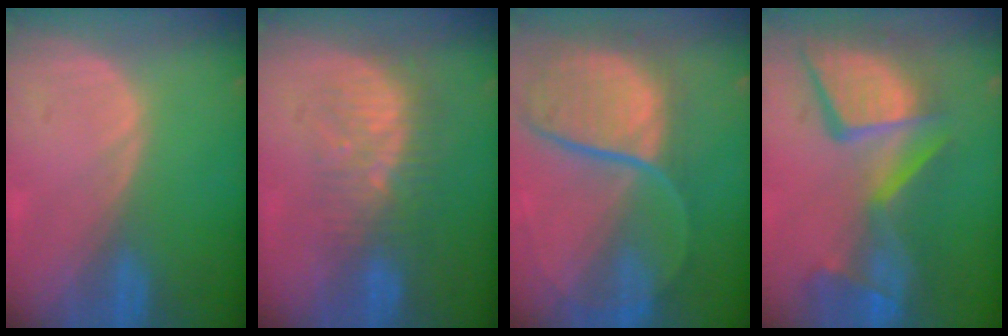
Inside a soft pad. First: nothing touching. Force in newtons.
{"total": 7.7, "press": 7.2, "slide": 2.6}
{"total": 12.0, "press": 9.9, "slide": 6.7}
{"total": 13.9, "press": 11.3, "slide": 8.1}